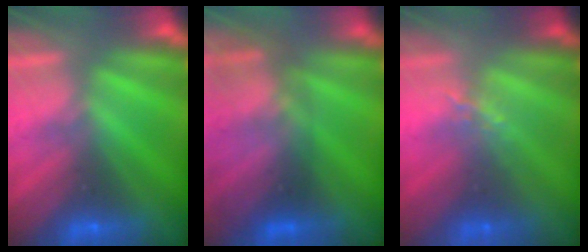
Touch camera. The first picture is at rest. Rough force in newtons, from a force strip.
{"total": 2.8}
{"total": 1.3}